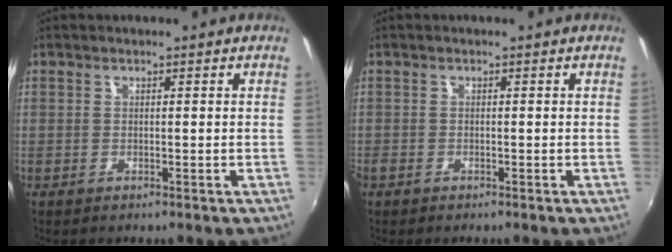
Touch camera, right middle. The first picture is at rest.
{"total": 1.2, "force": [-0.9, 0.6, 0.3], "torque": [-0.009, -0.003, -0.021]}